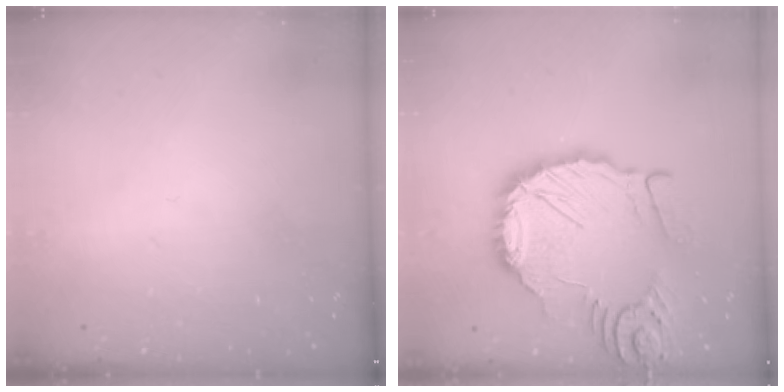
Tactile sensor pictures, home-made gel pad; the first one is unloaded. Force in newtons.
{"total": 17.7, "press": 17.6, "slide": 2.0}